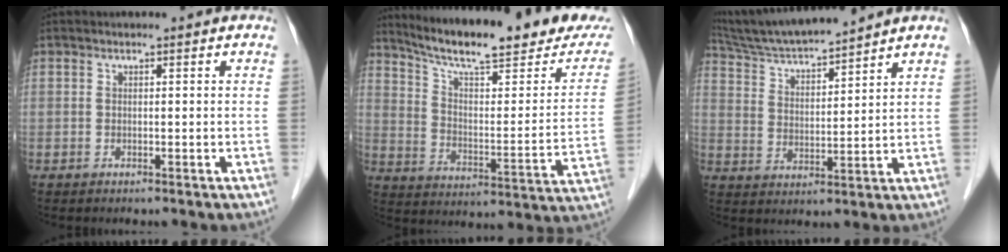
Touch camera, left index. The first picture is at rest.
{"total": 24.9, "force": [21.2, 3.3, 12.5], "torque": [-0.191, -0.037, 0.290]}
{"total": 12.0, "force": [11.2, -0.3, 4.3], "torque": [-0.085, 0.013, 0.204]}